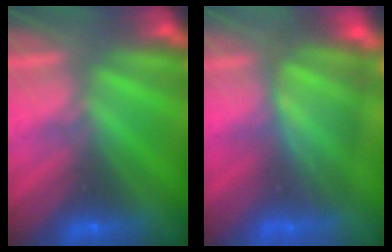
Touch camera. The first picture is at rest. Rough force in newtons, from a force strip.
{"total": 4.9}